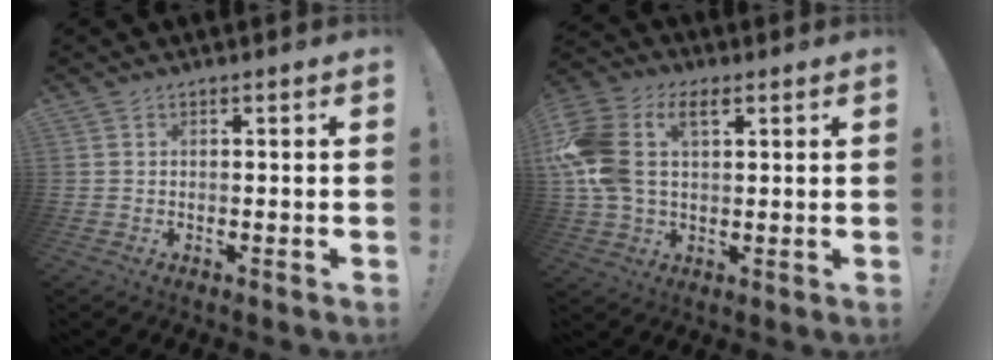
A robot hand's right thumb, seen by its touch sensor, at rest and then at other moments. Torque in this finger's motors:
{"motor_torque": [2.08, 2.07, 1.50, 0.25, 0.57]}